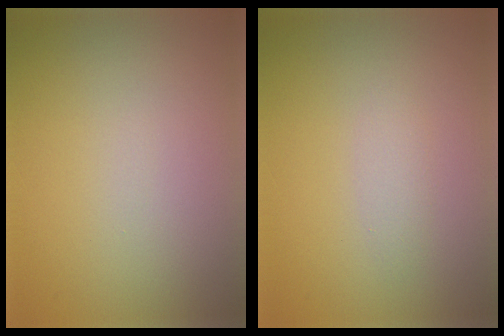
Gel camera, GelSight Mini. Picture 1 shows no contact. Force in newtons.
{"total": 1.1, "press": 1.1, "slide": 0.1}